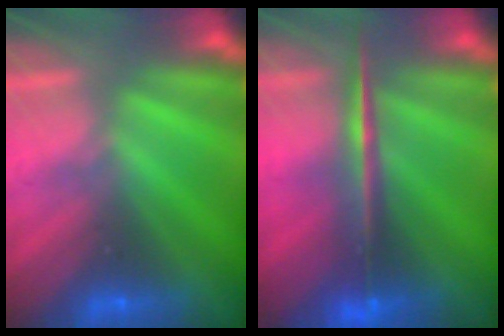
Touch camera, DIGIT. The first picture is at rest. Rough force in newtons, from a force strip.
{"total": 5.8}